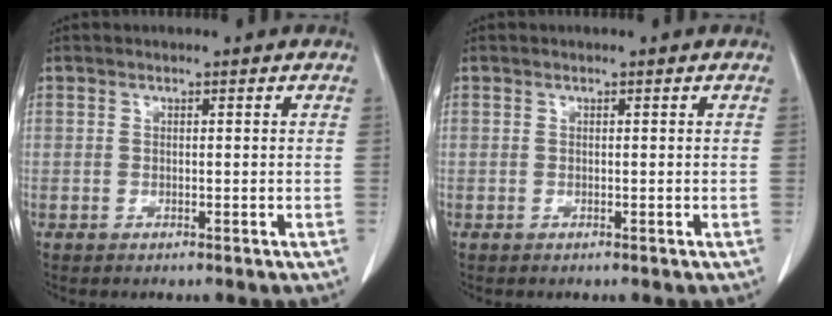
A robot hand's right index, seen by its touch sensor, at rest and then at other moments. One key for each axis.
{"total": 0.0}